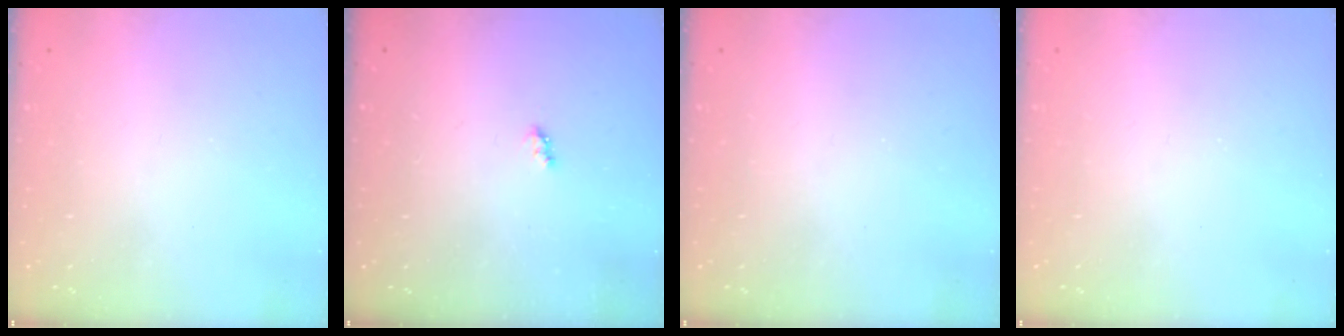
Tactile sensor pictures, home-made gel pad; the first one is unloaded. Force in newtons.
{"total": 2.6, "press": 2.6, "slide": 0.4}
{"total": 0.0}
{"total": 0.0}